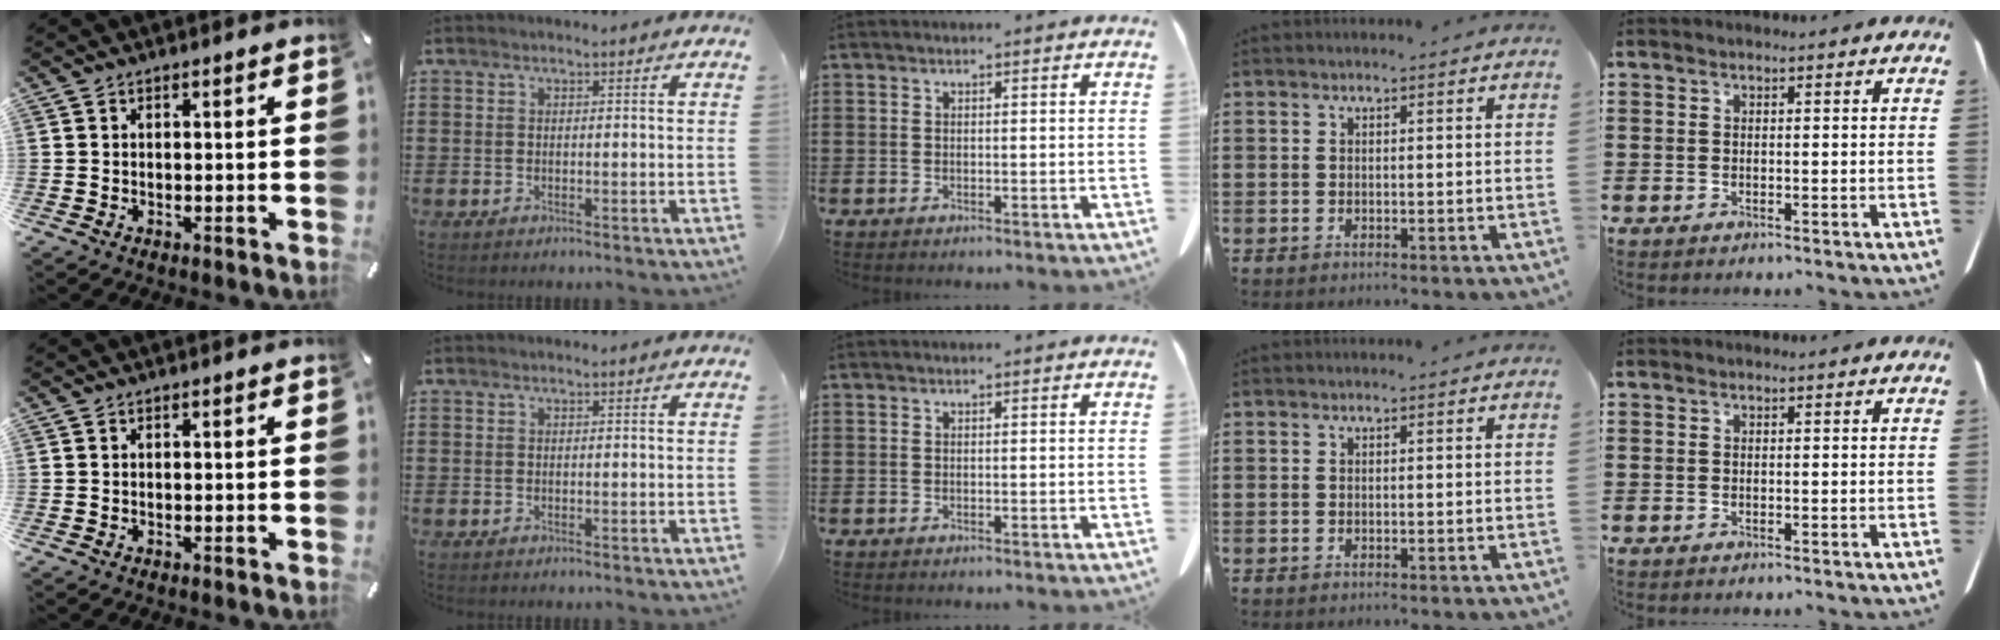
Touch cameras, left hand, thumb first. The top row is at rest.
{}